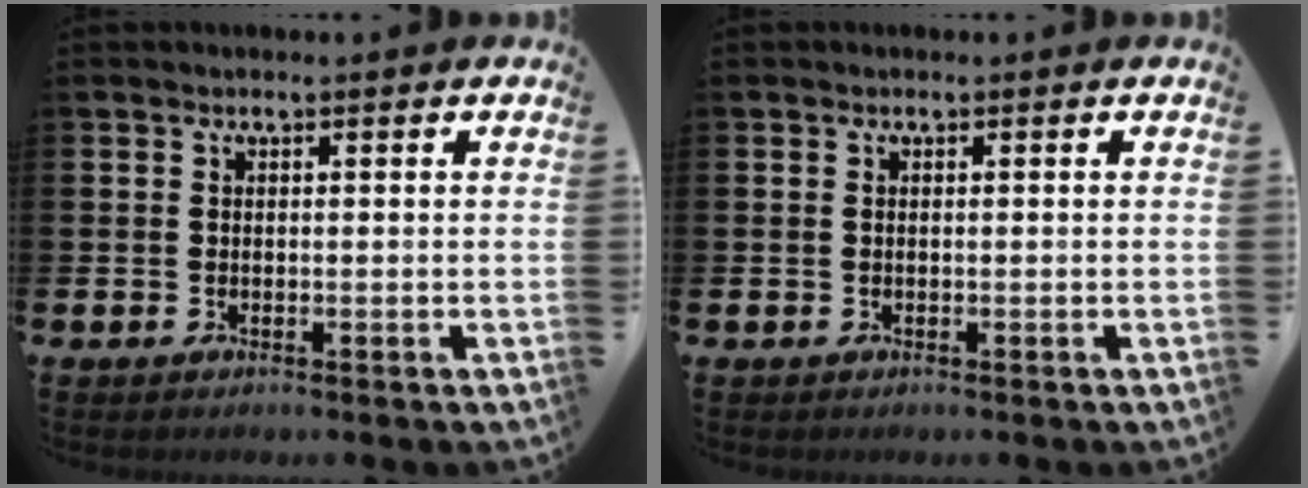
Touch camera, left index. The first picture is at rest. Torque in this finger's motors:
{"motor_torque": [0.00, 0.11, -0.01, -0.01]}